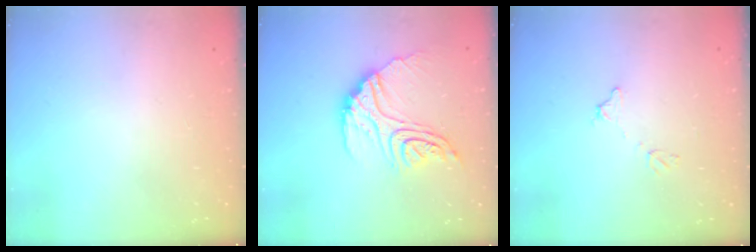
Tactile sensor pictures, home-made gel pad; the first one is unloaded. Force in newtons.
{"total": 17.0, "press": 17.0, "slide": 1.5}
{"total": 7.0, "press": 7.0, "slide": 0.3}